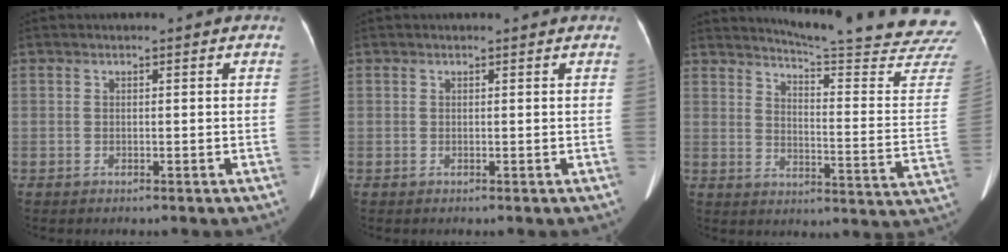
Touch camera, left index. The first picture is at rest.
{"total": 1.0, "force": [0.9, 0.1, 0.2], "torque": [-0.010, 0.005, 0.010]}
{"total": 24.5, "force": [23.4, -1.3, 7.1], "torque": [-0.107, -0.153, 0.273]}